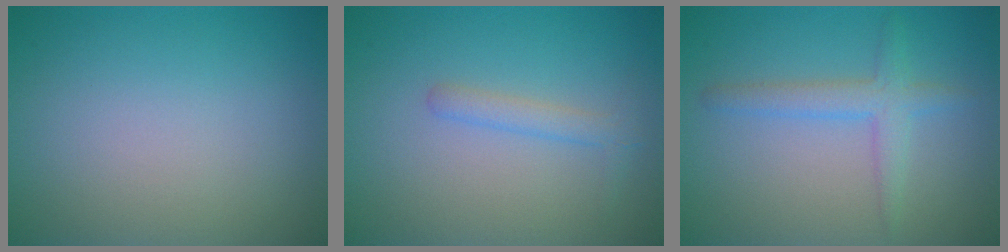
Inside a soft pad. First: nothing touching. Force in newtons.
{"total": 1.6, "press": 1.6, "slide": 0.1}
{"total": 2.6, "press": 2.6, "slide": 0.1}